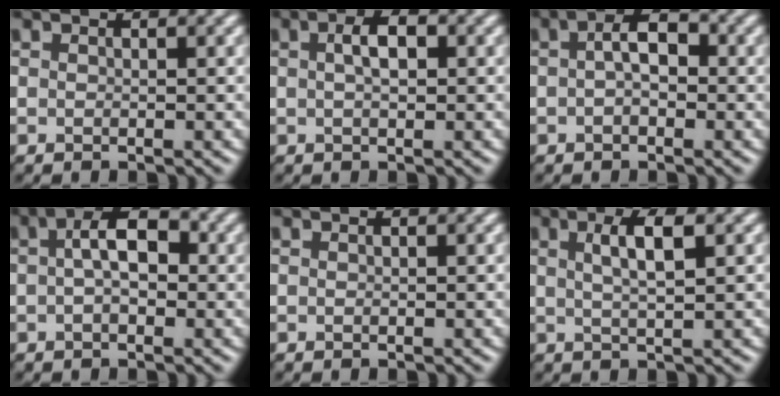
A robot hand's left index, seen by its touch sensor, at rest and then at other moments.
{"total": 2.5, "force": [0.4, 1.1, 2.2], "torque": [-0.040, 0.006, 0.004]}
{"total": 3.0, "force": [0.1, 1.5, 2.6], "torque": [-0.045, 0.007, -0.005]}
{"total": 4.4, "force": [0.4, 2.3, 3.7], "torque": [-0.056, 0.009, -0.002]}
{"total": 0.0}
{"total": 3.3, "force": [1.1, 0.8, 3.1], "torque": [-0.048, 0.007, 0.018]}